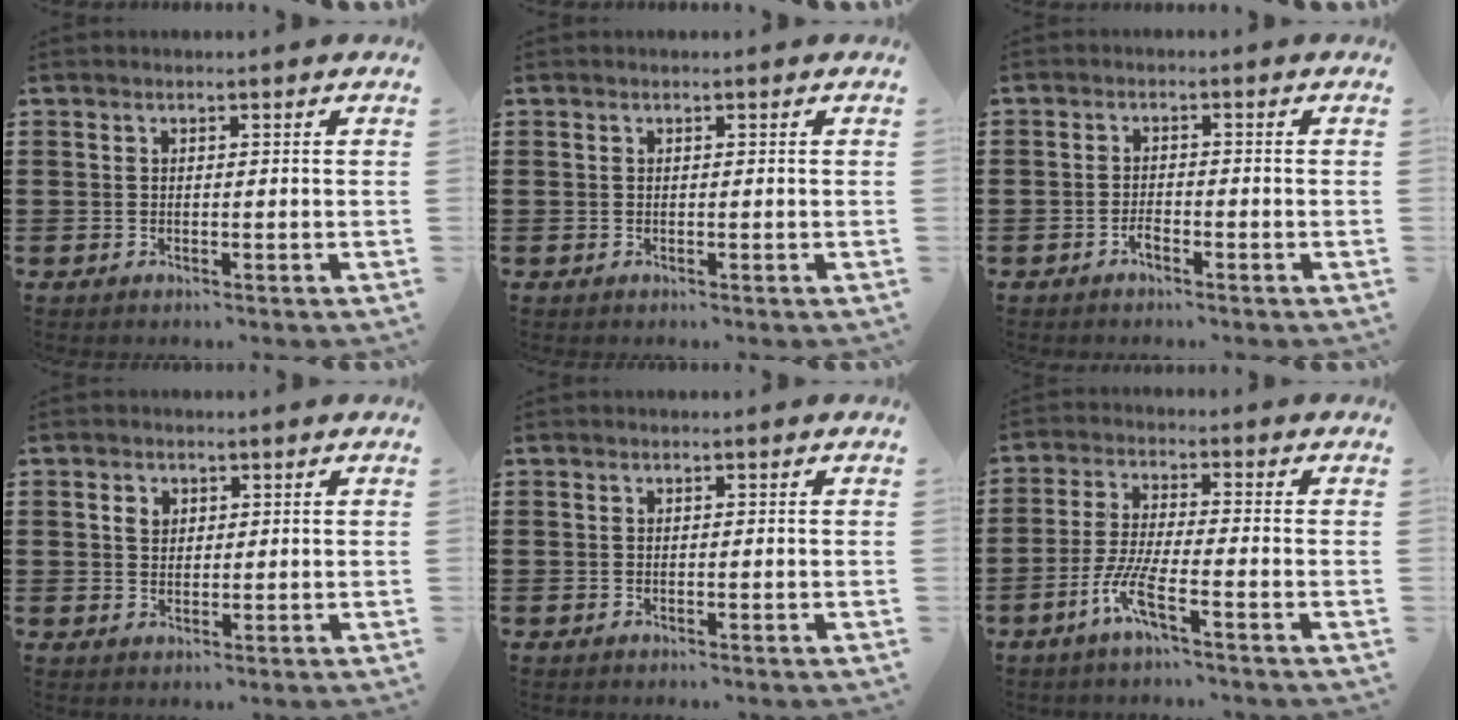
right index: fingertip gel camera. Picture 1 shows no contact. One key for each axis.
{"total": 0.0}
{"total": 1.5, "fx": -1.2, "fy": 0.4, "fz": 0.8, "tx": -0.020, "ty": -0.004, "tz": -0.022}
{"total": 2.0, "fx": 0.7, "fy": 1.6, "fz": 1.0, "tx": -0.025, "ty": 0.008, "tz": 0.013}
{"total": 0.0}
{"total": 6.4, "fx": -3.7, "fy": 0.7, "fz": 5.2, "tx": -0.127, "ty": -0.016, "tz": -0.076}